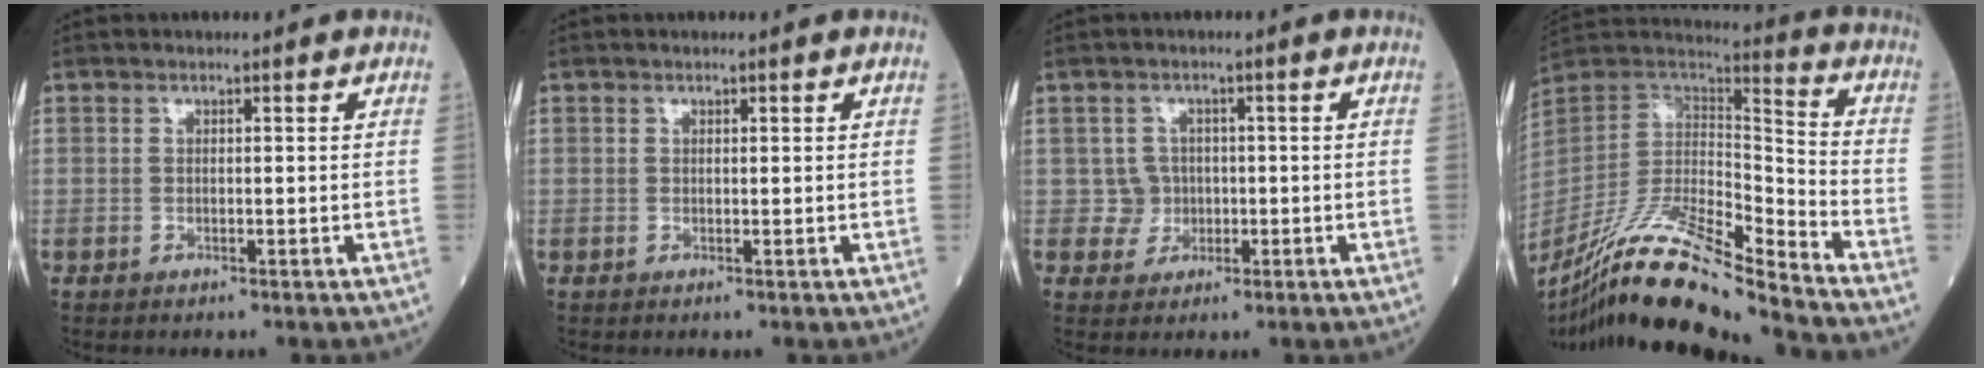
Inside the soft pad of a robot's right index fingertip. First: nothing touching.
{"total": 0.0}
{"total": 2.7, "force": [-0.2, 2.7, -0.2], "torque": [0.017, 0.007, -0.004]}
{"total": 19.7, "force": [-16.2, 0.4, 11.3], "torque": [-0.231, -0.008, -0.305]}